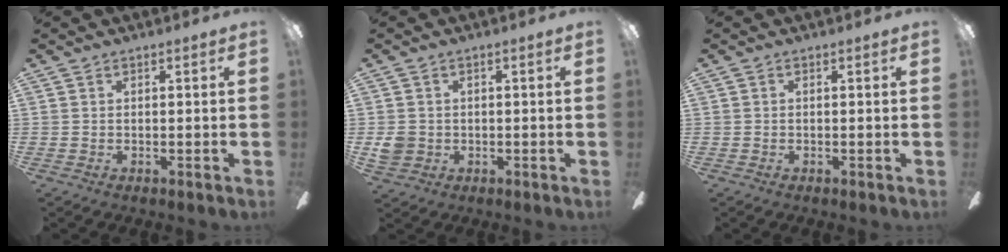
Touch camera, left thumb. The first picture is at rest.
{"total": 3.6, "force": [0.1, 3.4, 1.2], "torque": [-0.008, 0.001, 0.003]}
{"total": 0.0}